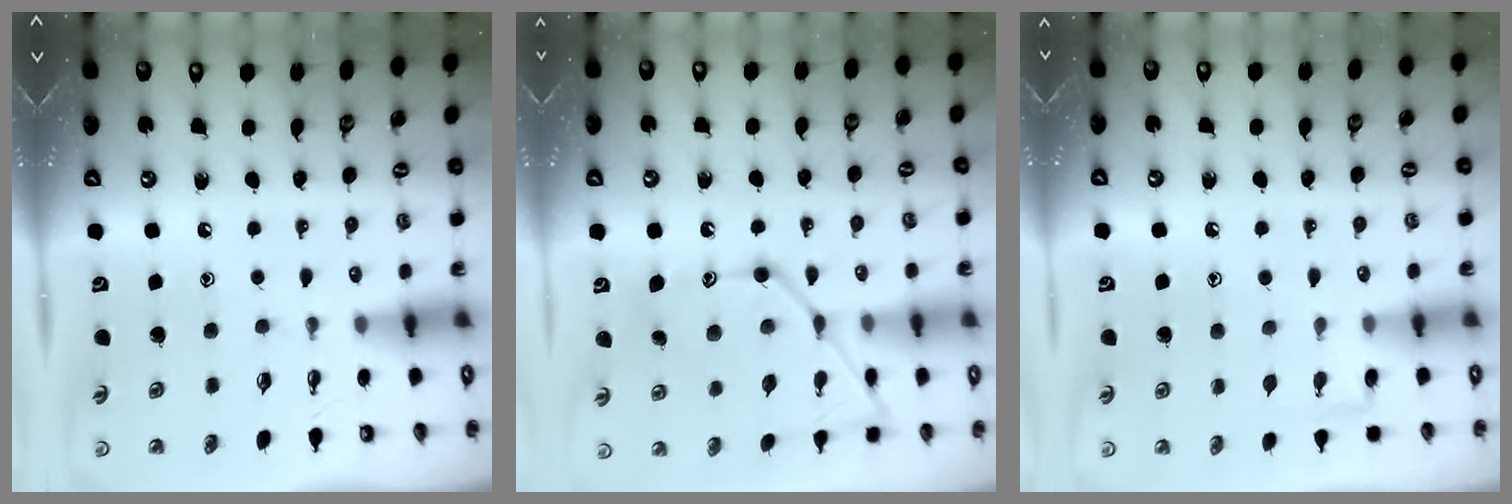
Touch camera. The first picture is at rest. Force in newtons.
{"total": 17.3, "press": 17.2, "slide": 1.2}
{"total": 6.5, "press": 6.5, "slide": 0.6}